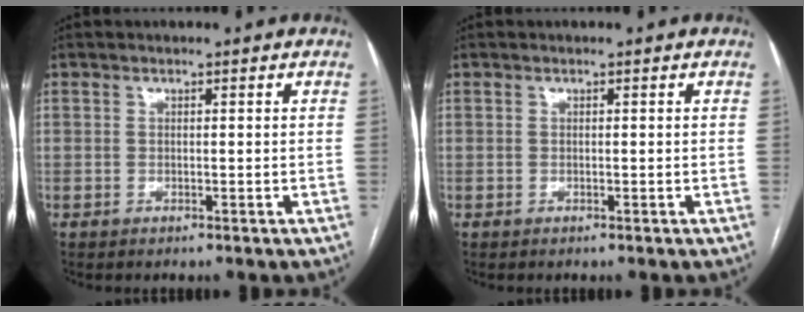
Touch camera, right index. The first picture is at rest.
{"total": 0.0}